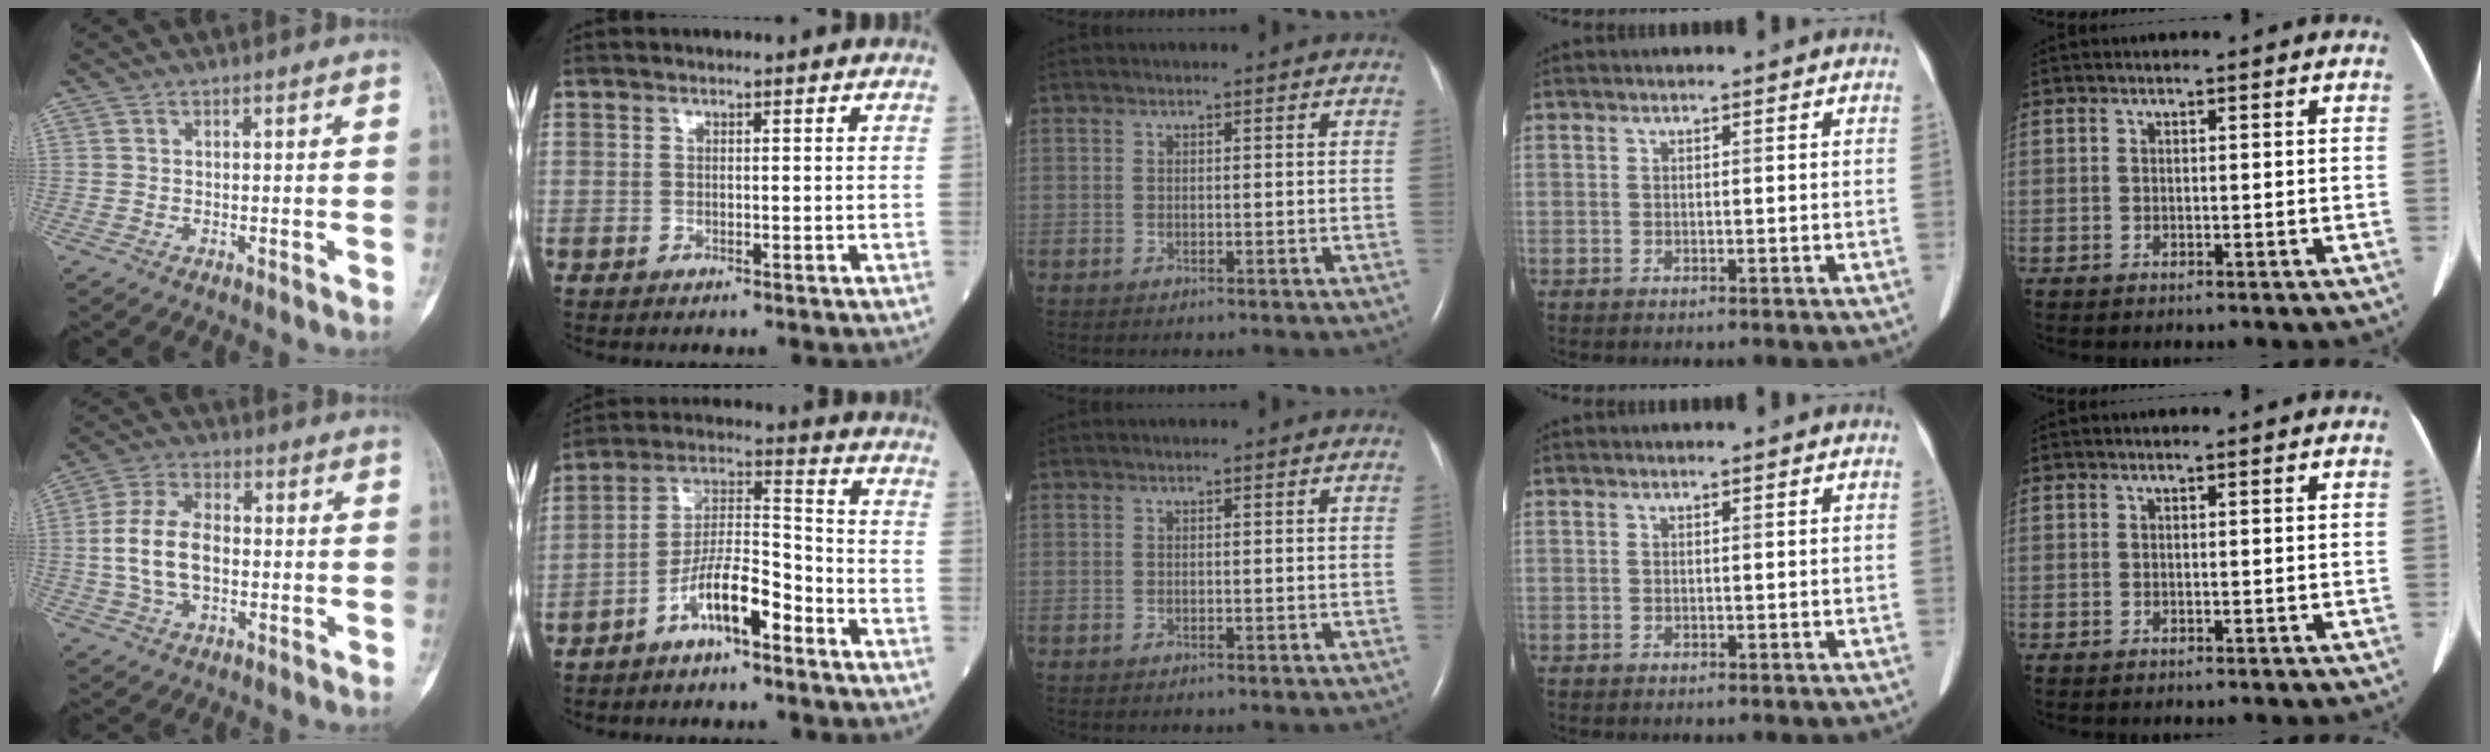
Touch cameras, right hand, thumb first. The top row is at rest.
{"thumb": {"total": 10.6, "force": [-0.8, 6.4, 8.4], "torque": [-0.161, 0.019, -0.017]}, "index": {"total": 9.5, "force": [-5.7, 2.0, 7.4], "torque": [-0.145, 0.014, -0.108]}}